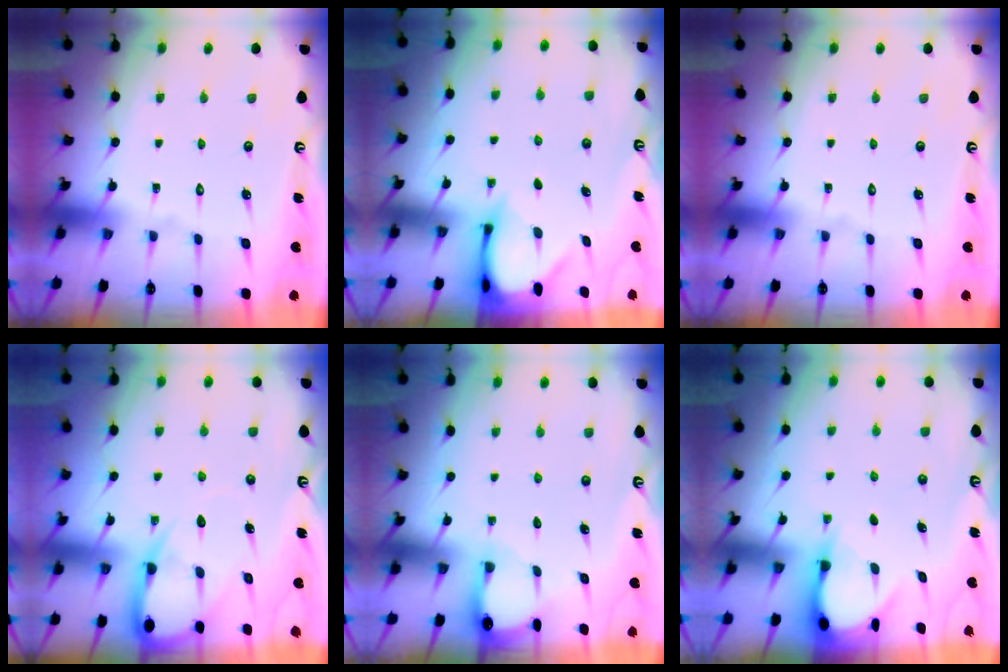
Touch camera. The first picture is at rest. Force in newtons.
{"total": 3.1, "press": 3.1, "slide": 0.2}
{"total": 0.0}
{"total": 7.3, "press": 7.2, "slide": 0.9}
{"total": 2.0, "press": 2.0, "slide": 0.2}
{"total": 3.2, "press": 3.2, "slide": 0.4}